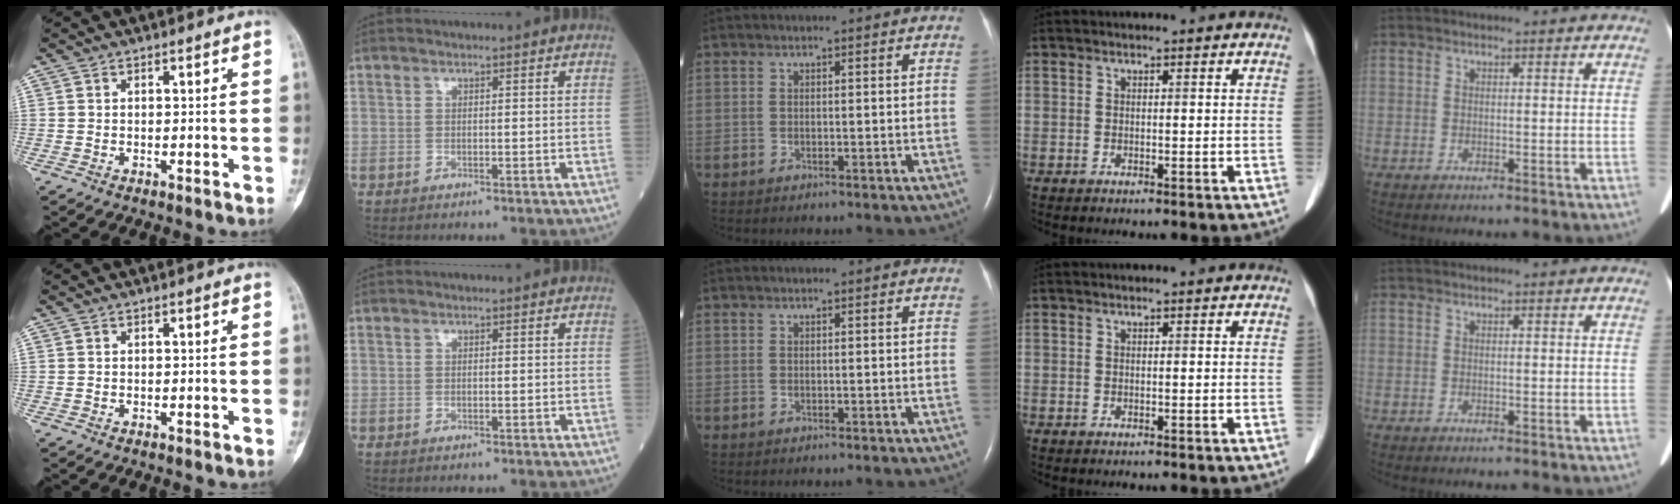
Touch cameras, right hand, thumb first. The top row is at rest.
{}